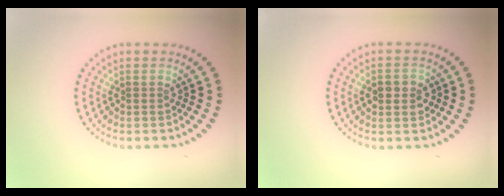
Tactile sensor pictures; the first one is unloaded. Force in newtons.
{"total": 3.1, "press": 3.1, "slide": 0.4}